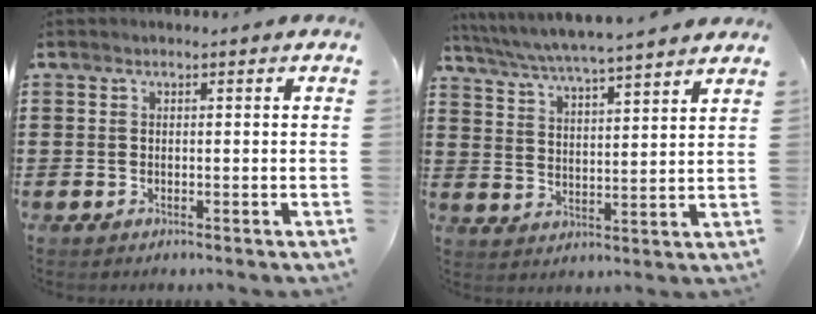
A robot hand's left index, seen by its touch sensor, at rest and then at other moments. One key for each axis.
{"total": 4.8, "fx": 4.5, "fy": -0.5, "fz": 1.5, "tx": -0.052, "ty": -0.034, "tz": 0.073}